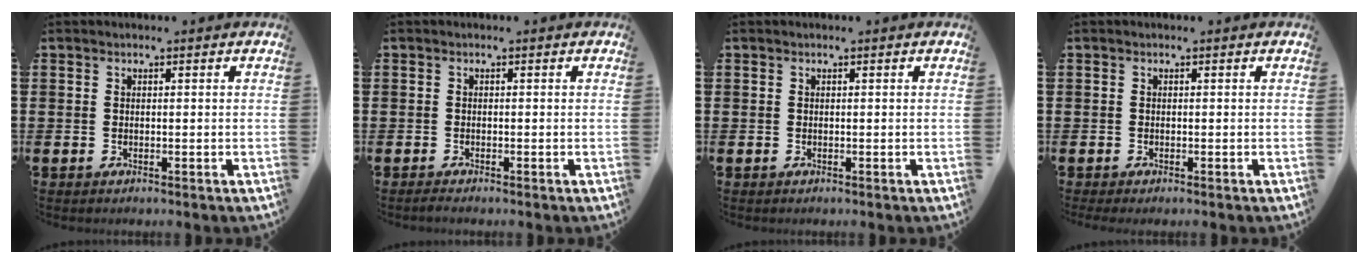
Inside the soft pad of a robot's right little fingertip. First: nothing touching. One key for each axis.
{"total": 0.6, "fx": -0.5, "fy": 0.0, "fz": 0.3, "tx": -0.006, "ty": -0.003, "tz": -0.009}
{"total": 0.0}
{"total": 0.0}